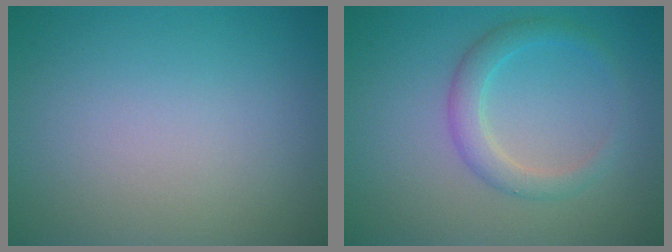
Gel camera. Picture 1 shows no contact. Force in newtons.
{"total": 2.6, "press": 2.6, "slide": 0.1}